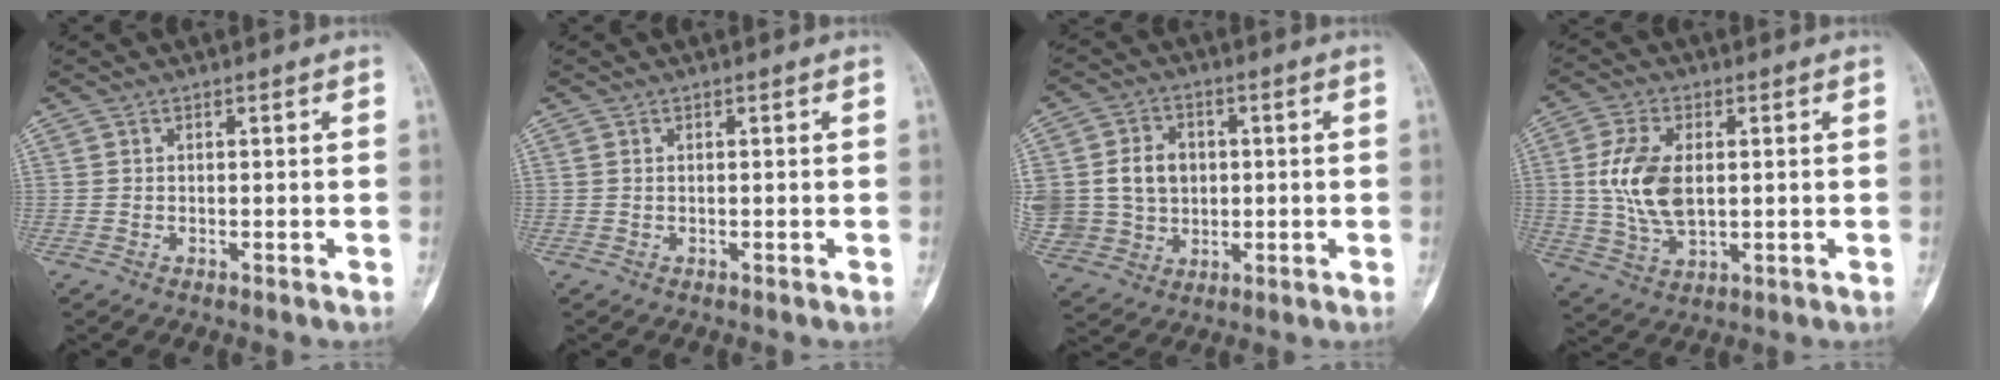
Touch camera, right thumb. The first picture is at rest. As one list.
[{"total": 0.0}, {"total": 14.7, "force": [1.3, 12.7, 7.4], "torque": [-0.146, 0.018, 0.043]}, {"total": 10.9, "force": [1.0, 6.2, 8.9], "torque": [-0.182, -0.006, 0.025]}]